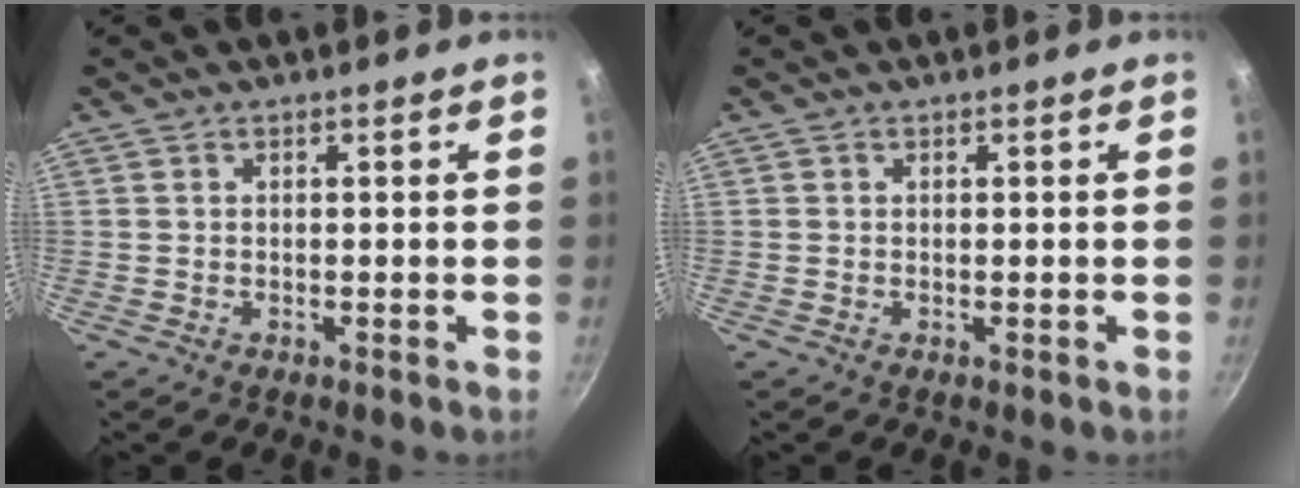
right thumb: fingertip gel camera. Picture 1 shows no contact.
{"total": 0.0}